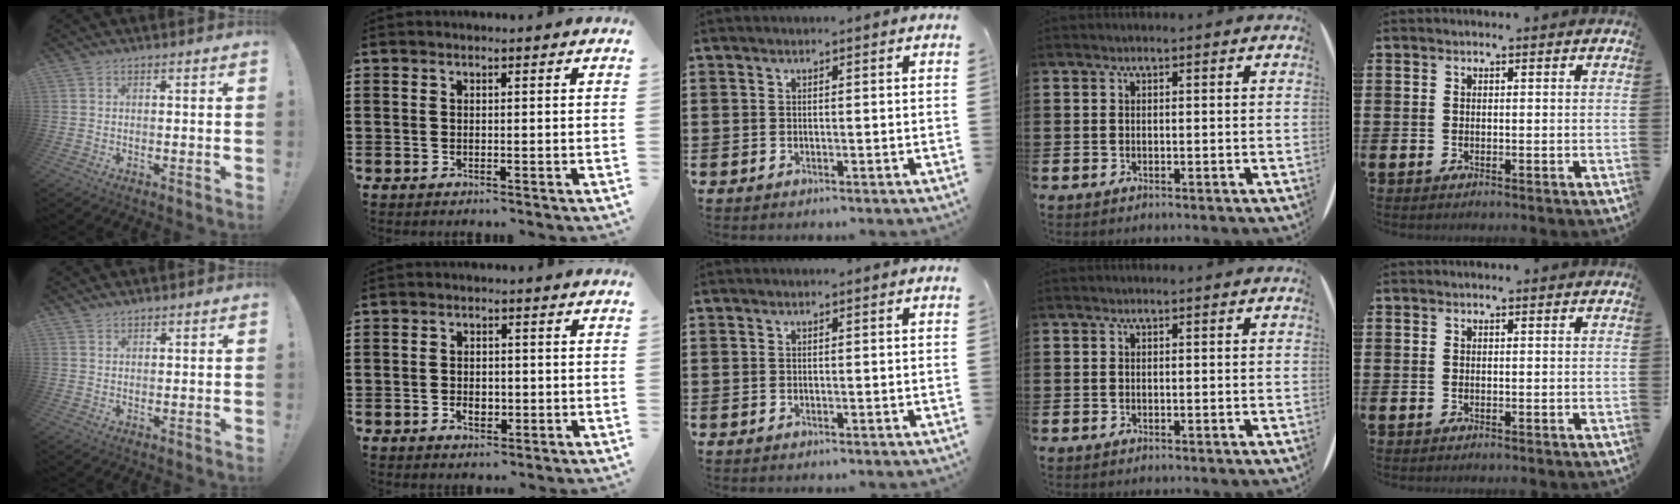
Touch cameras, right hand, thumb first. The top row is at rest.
{"thumb": {"total": 1.1, "force": [0.9, 0.5, 0.1], "torque": [0.003, -0.005, 0.017]}, "index": {"total": 2.5, "force": [-0.7, 1.6, 1.8], "torque": [-0.030, -0.005, -0.014]}}